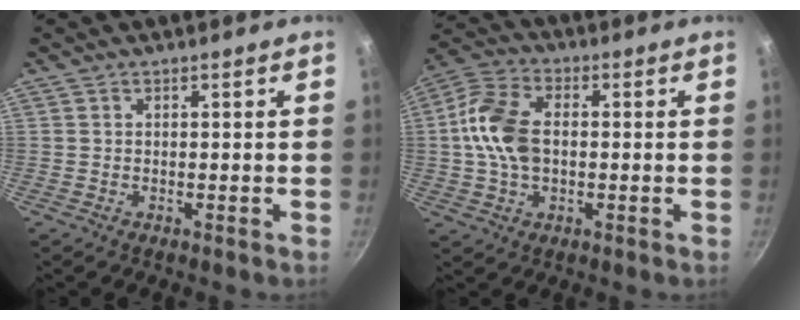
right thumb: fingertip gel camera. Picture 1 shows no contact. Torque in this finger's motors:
{"motor_torque": [-0.43, 0.89, 0.45, 0.74, 0.14]}